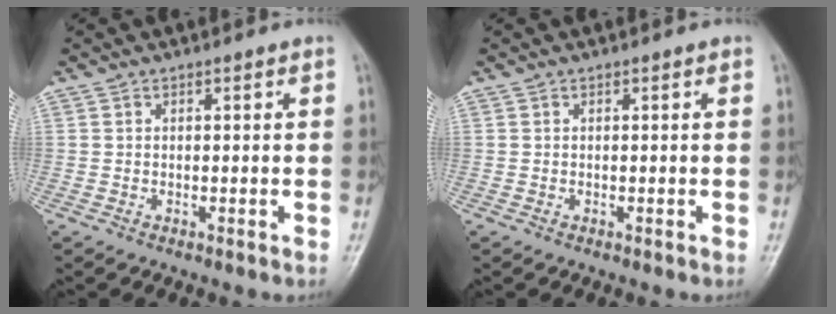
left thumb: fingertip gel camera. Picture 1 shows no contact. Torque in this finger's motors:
{"motor_torque": [-0.02, 0.02, -0.06, -0.02, 0.00]}